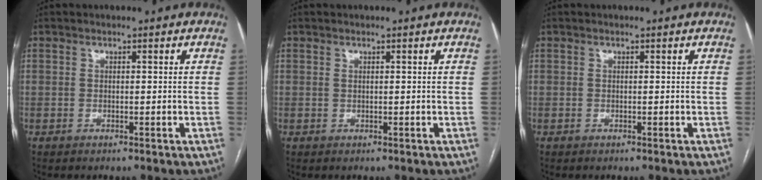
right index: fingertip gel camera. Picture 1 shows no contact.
{"total": 0.0}
{"total": 0.0}